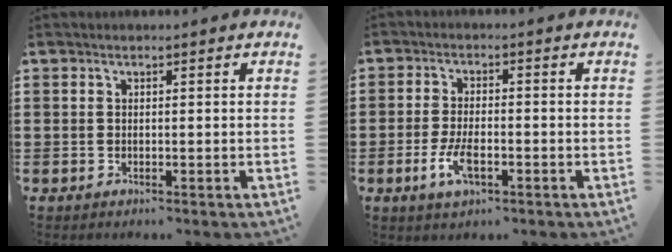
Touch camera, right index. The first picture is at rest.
{"total": 4.7, "force": [-1.8, 2.0, 3.8], "torque": [-0.083, -0.001, -0.036]}